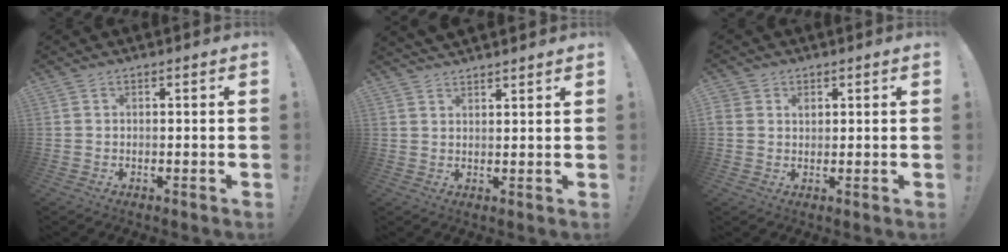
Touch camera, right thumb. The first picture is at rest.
{"total": 2.7, "force": [2.7, 0.3, 0.1], "torque": [0.003, -0.020, 0.051]}
{"total": 2.6, "force": [1.2, 2.2, 0.8], "torque": [-0.014, -0.003, 0.023]}